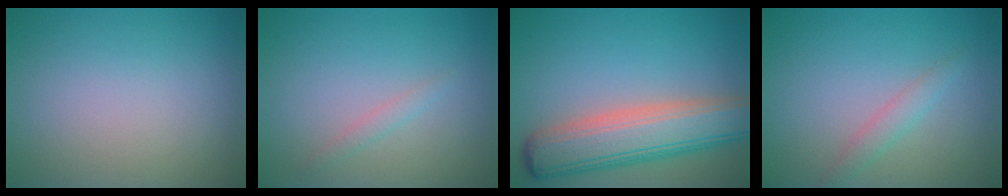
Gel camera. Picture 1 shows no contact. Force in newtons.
{"total": 1.0, "press": 1.0, "slide": 0.0}
{"total": 8.2, "press": 8.1, "slide": 0.5}
{"total": 1.6, "press": 1.6, "slide": 0.0}